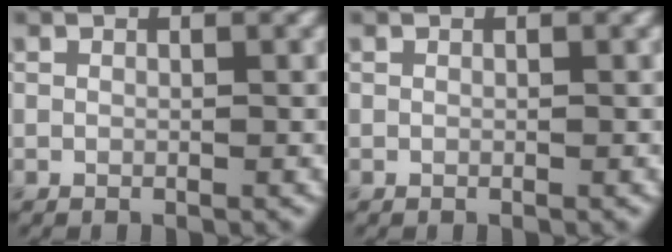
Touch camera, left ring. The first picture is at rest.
{"total": 0.0}